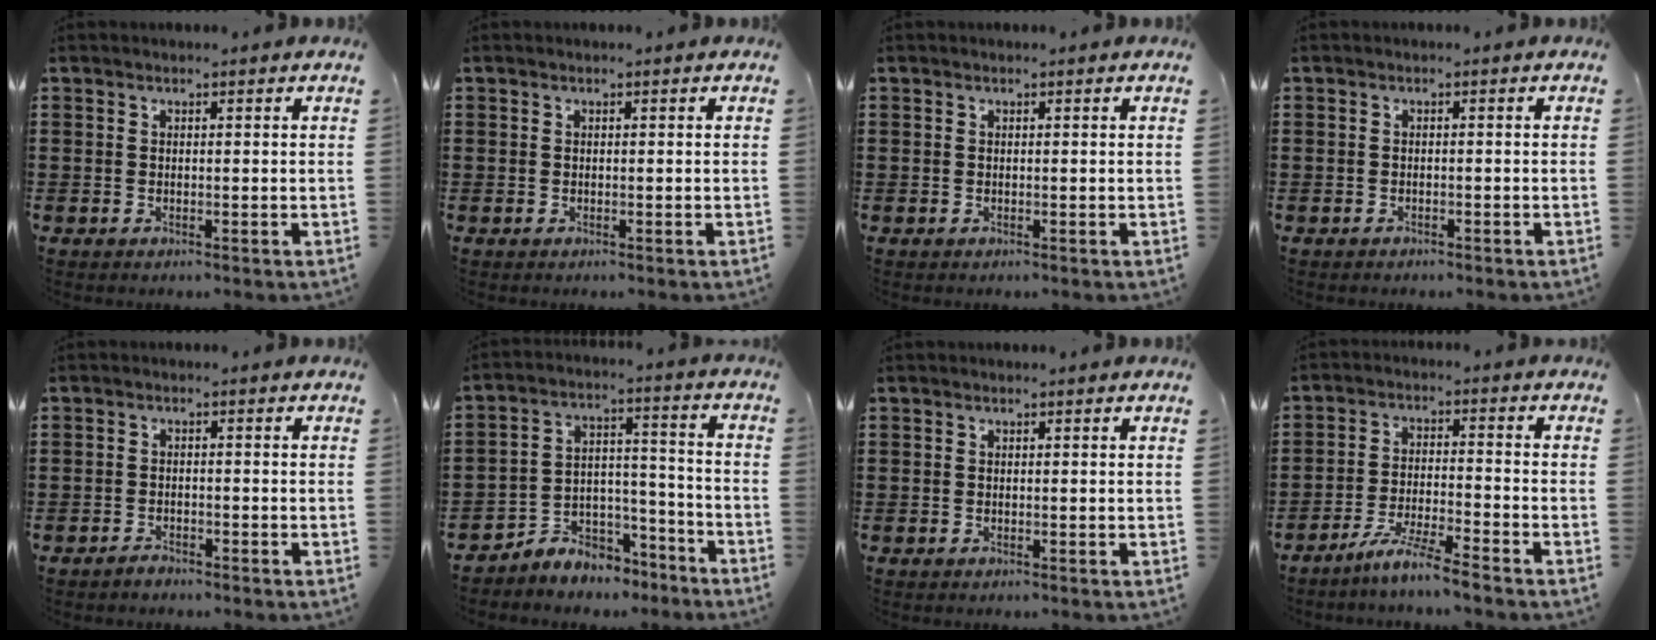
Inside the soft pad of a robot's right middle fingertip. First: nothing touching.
{"total": 0.0}
{"total": 0.0}
{"total": 1.1, "force": [-0.9, 0.6, -0.1], "torque": [0.000, 0.003, -0.020]}
{"total": 1.5, "force": [-1.4, 0.5, 0.2], "torque": [-0.007, 0.003, -0.031]}
{"total": 5.5, "force": [-5.1, 2.0, -0.1], "torque": [-0.002, 0.014, -0.103]}
{"total": 0.0}
{"total": 6.0, "force": [-5.4, -0.4, 2.8], "torque": [-0.064, -0.015, -0.105]}